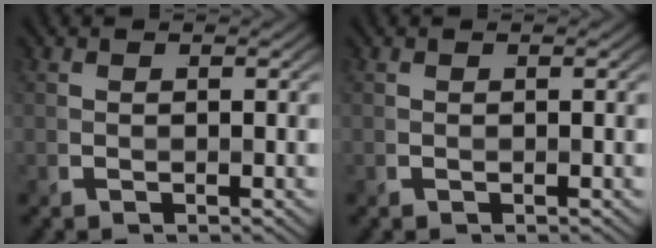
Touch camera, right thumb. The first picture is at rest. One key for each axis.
{"total": 0.0}